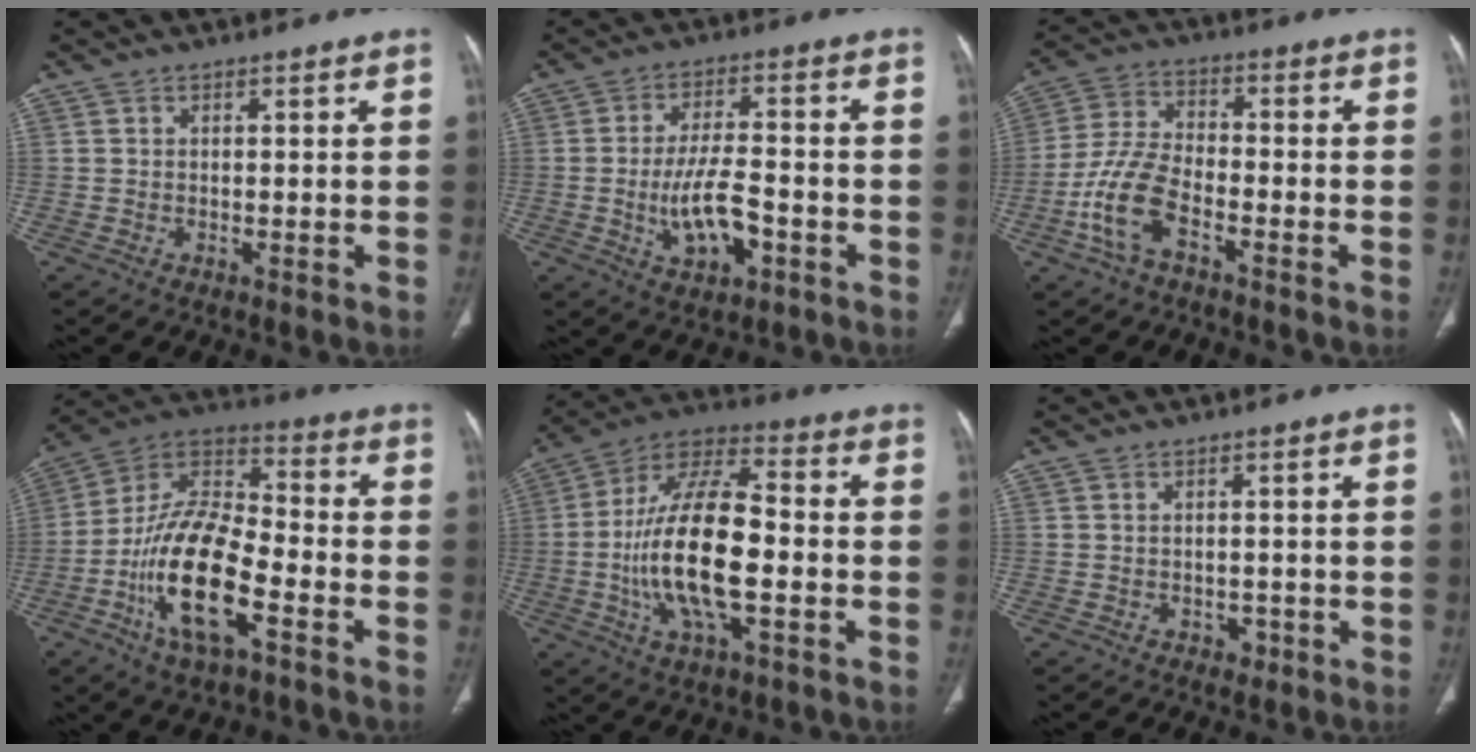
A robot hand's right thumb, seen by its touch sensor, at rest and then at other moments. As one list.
[{"total": 9.5, "force": [-2.9, 4.3, 8.0], "torque": [-0.142, 0.016, -0.049]}, {"total": 9.8, "force": [-4.5, 4.7, 7.3], "torque": [-0.159, 0.029, -0.090]}, {"total": 19.0, "force": [-7.0, 8.1, 15.7], "torque": [-0.287, 0.044, -0.128]}, {"total": 19.8, "force": [-3.3, 8.1, 17.7], "torque": [-0.336, 0.029, -0.061]}, {"total": 1.5, "force": [-0.8, 1.2, 0.6], "torque": [-0.002, 0.003, -0.009]}]